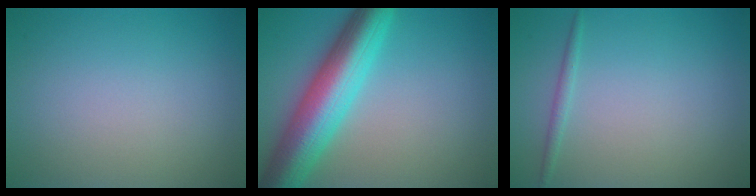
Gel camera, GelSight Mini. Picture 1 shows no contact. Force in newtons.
{"total": 9.1, "press": 9.1, "slide": 0.3}
{"total": 0.9, "press": 0.9, "slide": 0.1}